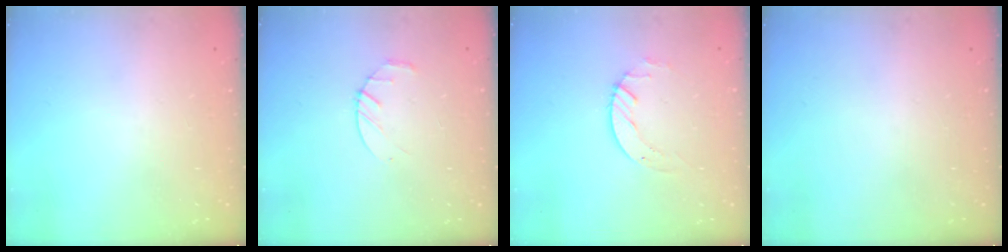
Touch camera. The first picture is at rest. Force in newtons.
{"total": 3.6, "press": 3.6, "slide": 0.6}
{"total": 4.2, "press": 4.1, "slide": 0.4}
{"total": 0.0}